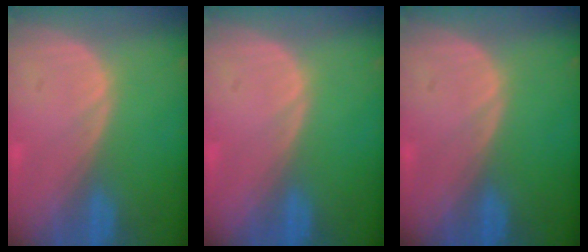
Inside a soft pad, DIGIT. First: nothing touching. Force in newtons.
{"total": 0.0}
{"total": 0.0}